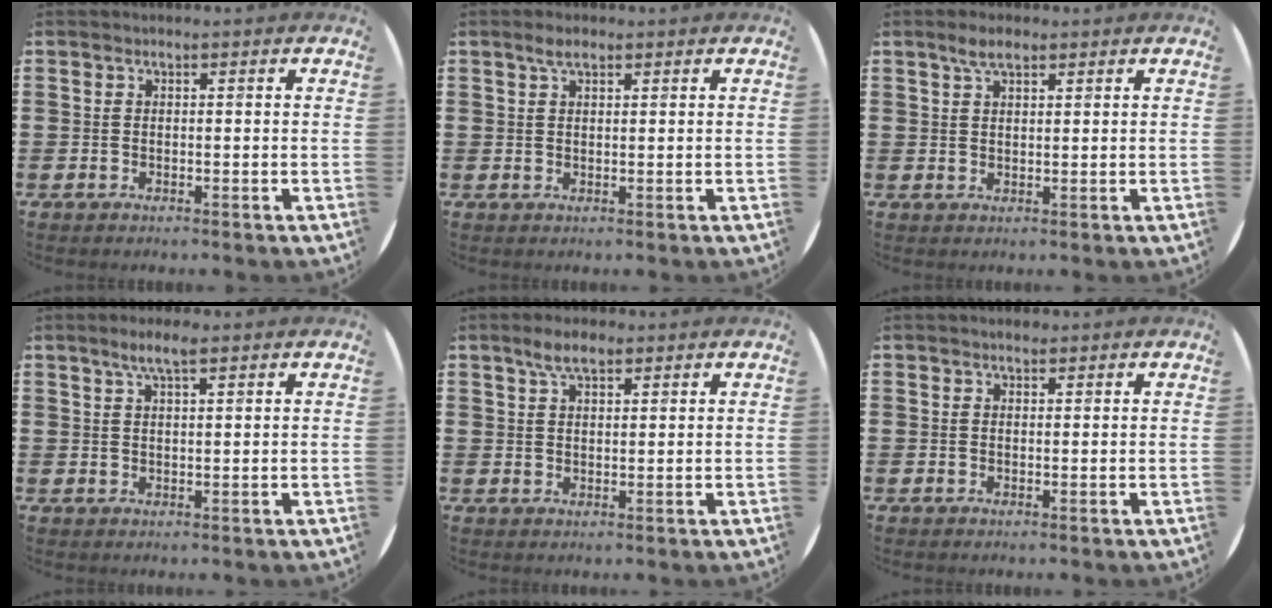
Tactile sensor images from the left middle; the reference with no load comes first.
{"total": 2.1, "force": [1.4, 0.8, 1.3], "torque": [-0.020, 0.003, 0.023]}
{"total": 3.1, "force": [2.2, 1.1, 1.9], "torque": [-0.032, 0.004, 0.037]}
{"total": 3.6, "force": [2.5, 0.7, 2.6], "torque": [-0.053, 0.008, 0.042]}
{"total": 3.9, "force": [2.8, 1.5, 2.3], "torque": [-0.042, 0.004, 0.048]}
{"total": 0.8, "force": [0.7, 0.2, 0.2], "torque": [-0.004, 0.003, 0.014]}